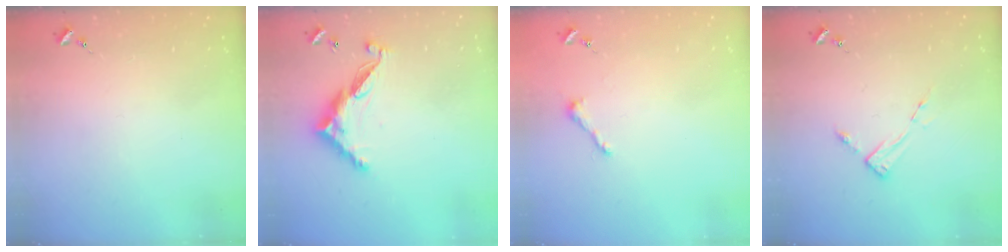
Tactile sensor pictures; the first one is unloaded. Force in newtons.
{"total": 11.7, "press": 11.7, "slide": 0.3}
{"total": 3.9, "press": 3.9, "slide": 0.3}
{"total": 3.6, "press": 3.5, "slide": 0.4}